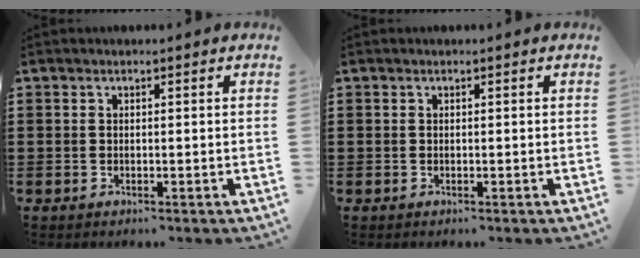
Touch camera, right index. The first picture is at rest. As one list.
[{"total": 0.0}]